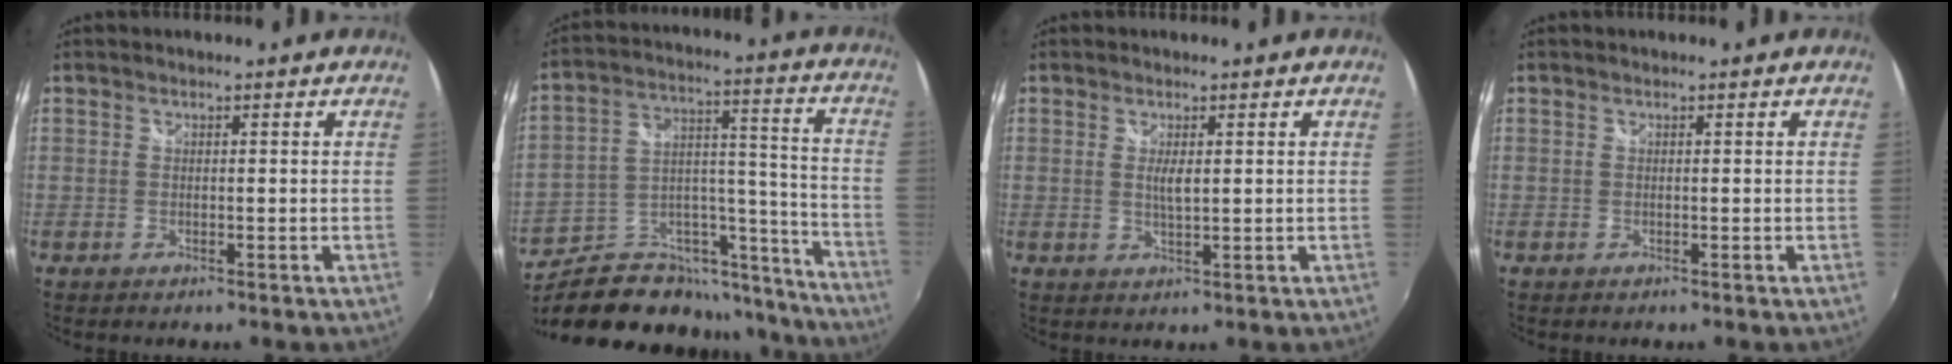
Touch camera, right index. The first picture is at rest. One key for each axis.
{"total": 24.6, "fx": -19.0, "fy": 11.8, "fz": 10.1, "tx": -0.166, "ty": 0.062, "tz": -0.265}
{"total": 2.4, "fx": 0.5, "fy": 0.7, "fz": 2.2, "tx": -0.039, "ty": -0.005, "tz": 0.008}
{"total": 0.0}